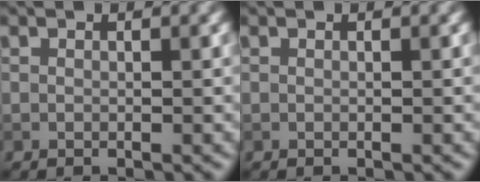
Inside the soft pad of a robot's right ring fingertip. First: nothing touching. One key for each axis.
{"total": 0.0}